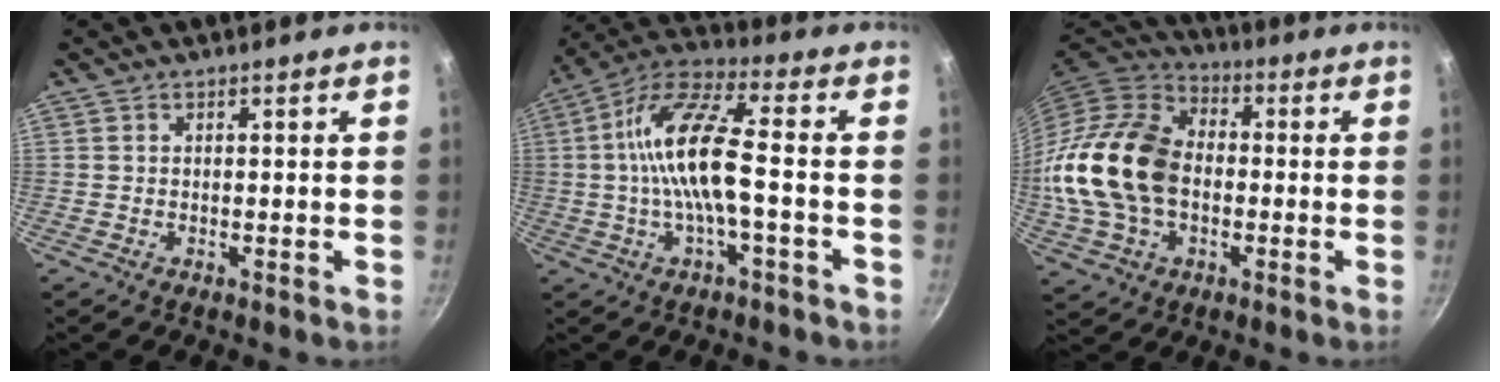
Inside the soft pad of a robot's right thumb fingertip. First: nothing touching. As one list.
[{"total": 13.8, "force": [-1.2, 4.1, 13.1], "torque": [-0.252, 0.035, -0.037]}, {"total": 20.9, "force": [-1.4, 14.5, 14.9], "torque": [-0.279, 0.033, -0.030]}]